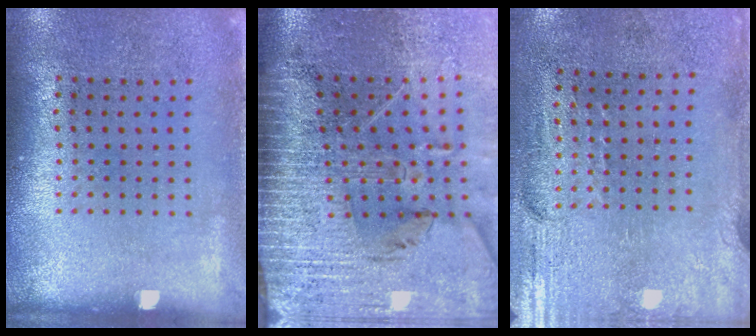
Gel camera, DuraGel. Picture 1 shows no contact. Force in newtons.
{"total": 3.9, "press": 3.4, "slide": 2.0}
{"total": 2.9, "press": 2.5, "slide": 1.5}